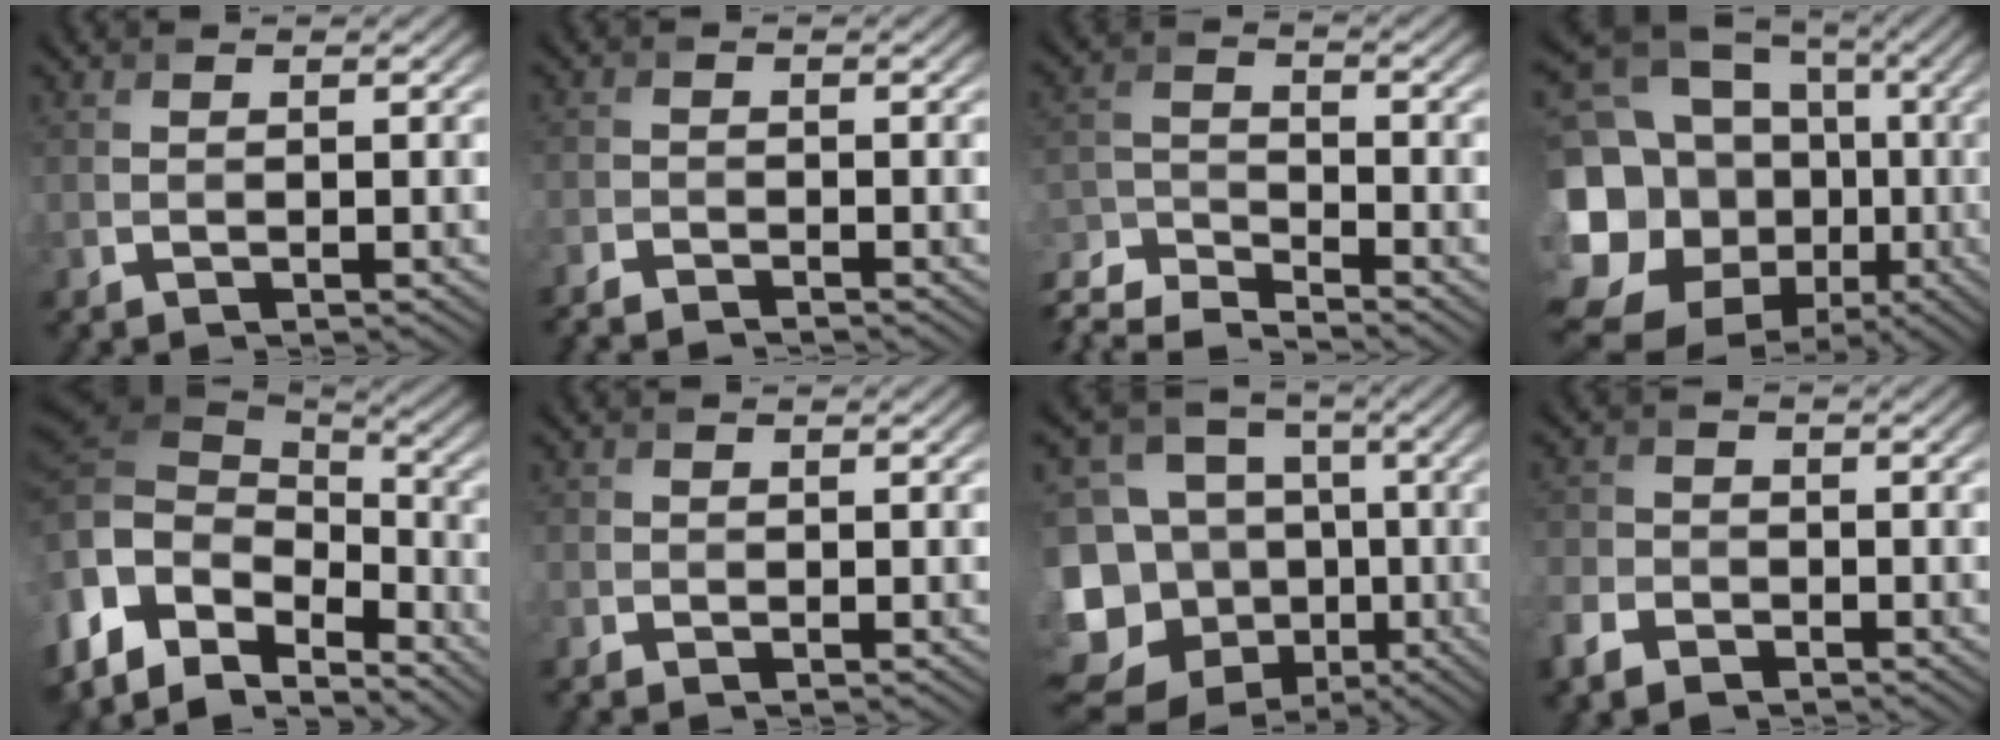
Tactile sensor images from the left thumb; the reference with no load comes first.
{"total": 2.8, "force": [-2.7, 0.1, 0.9], "torque": [-0.018, -0.008, -0.057]}
{"total": 7.3, "force": [-5.7, 2.0, 4.1], "torque": [-0.099, -0.019, -0.116]}
{"total": 20.3, "force": [-2.2, 16.7, 11.3], "torque": [-0.258, -0.021, -0.043]}
{"total": 14.5, "force": [-3.0, 9.7, 10.4], "torque": [-0.271, -0.030, -0.029]}
{"total": 1.3, "force": [-1.2, 0.6, 0.3], "torque": [-0.005, -0.006, -0.026]}
{"total": 17.9, "force": [-5.5, 15.1, 7.7], "torque": [-0.230, -0.002, -0.086]}
{"total": 4.0, "force": [-2.5, 2.6, 1.7], "torque": [-0.053, -0.001, -0.057]}